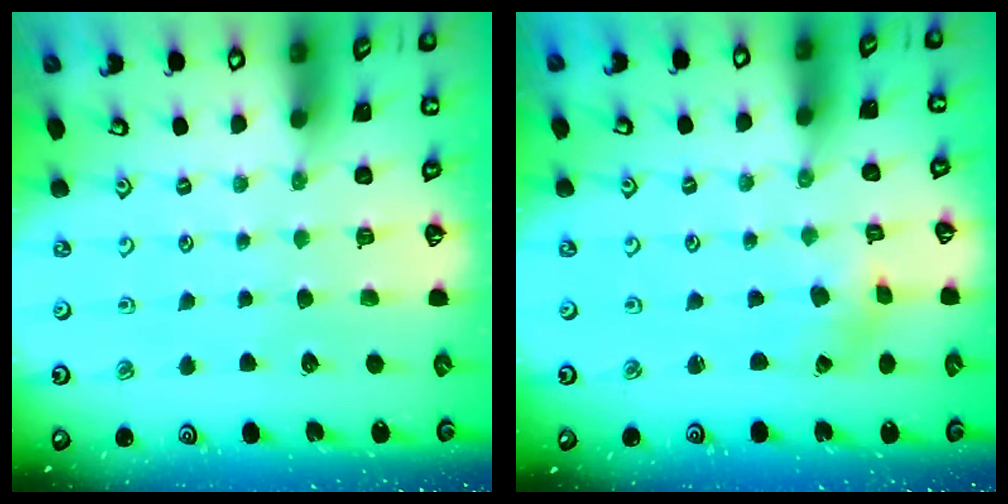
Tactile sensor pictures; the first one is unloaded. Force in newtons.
{"total": 2.2, "press": 2.1, "slide": 0.6}